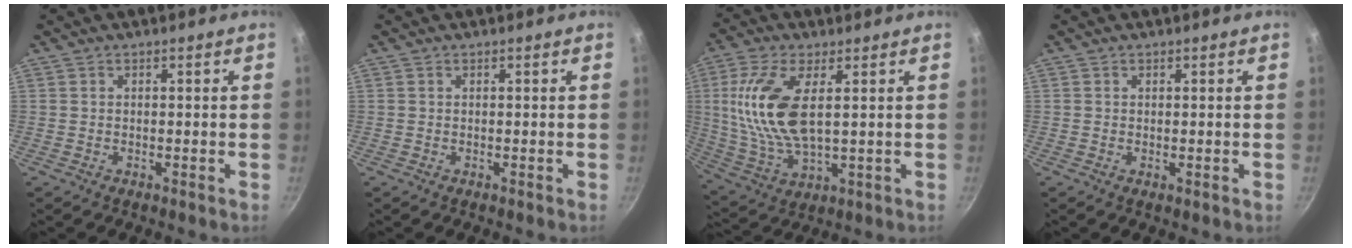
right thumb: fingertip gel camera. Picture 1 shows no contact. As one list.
[{"total": 0.0}, {"total": 15.2, "force": [2.6, 6.6, 13.5], "torque": [-0.296, -0.011, 0.058]}, {"total": 0.6, "force": [0.1, 0.0, 0.6], "torque": [-0.013, -0.004, 0.003]}]